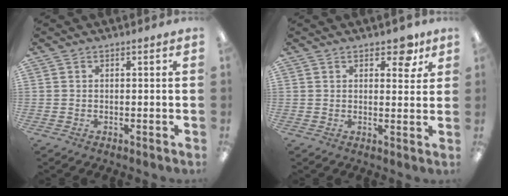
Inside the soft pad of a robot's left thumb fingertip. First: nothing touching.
{"total": 5.8, "force": [3.6, 3.0, 3.4], "torque": [-0.027, -0.015, 0.055]}